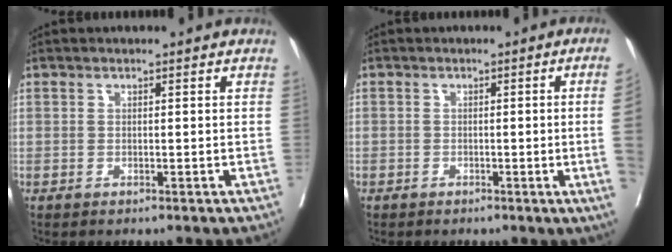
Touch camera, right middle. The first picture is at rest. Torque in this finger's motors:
{"motor_torque": [0.67, -0.58, -0.61, -0.21]}